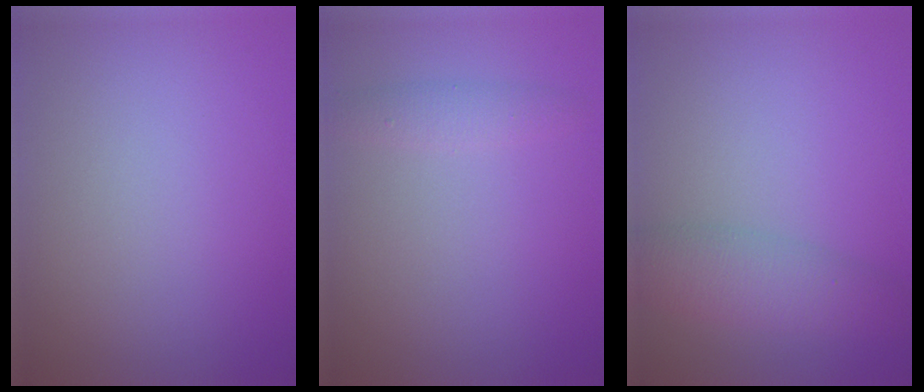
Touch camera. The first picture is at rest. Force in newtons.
{"total": 1.4, "press": 1.4, "slide": 0.1}
{"total": 3.8, "press": 3.8, "slide": 0.1}